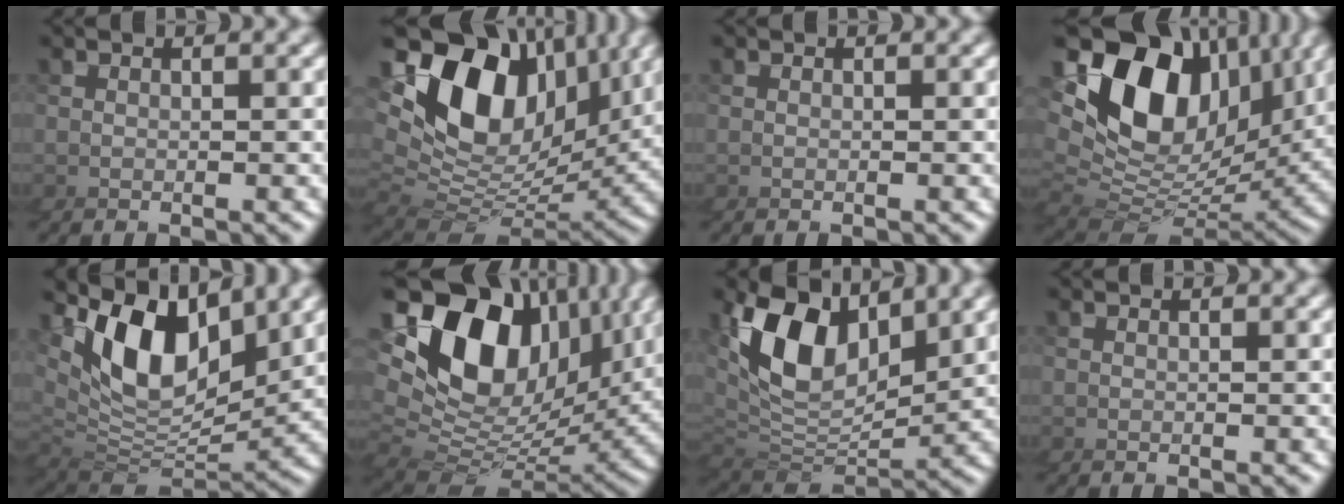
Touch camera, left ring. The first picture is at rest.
{"total": 10.4, "force": [4.0, 6.9, 6.6], "torque": [-0.122, 0.024, 0.043]}
{"total": 0.0}
{"total": 11.4, "force": [3.9, 7.6, 7.5], "torque": [-0.135, 0.025, 0.043]}
{"total": 6.0, "force": [3.1, 3.6, 3.7], "torque": [-0.103, 0.008, 0.044]}
{"total": 12.5, "force": [3.7, 8.2, 8.5], "torque": [-0.141, 0.026, 0.041]}
{"total": 6.0, "force": [3.3, 3.8, 3.3], "torque": [-0.094, 0.008, 0.047]}
{"total": 0.0}